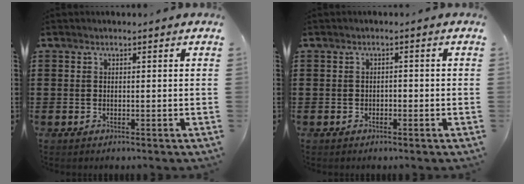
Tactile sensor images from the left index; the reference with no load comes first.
{"total": 0.8, "force": [-0.7, 0.4, 0.3], "torque": [-0.009, 0.001, -0.016]}